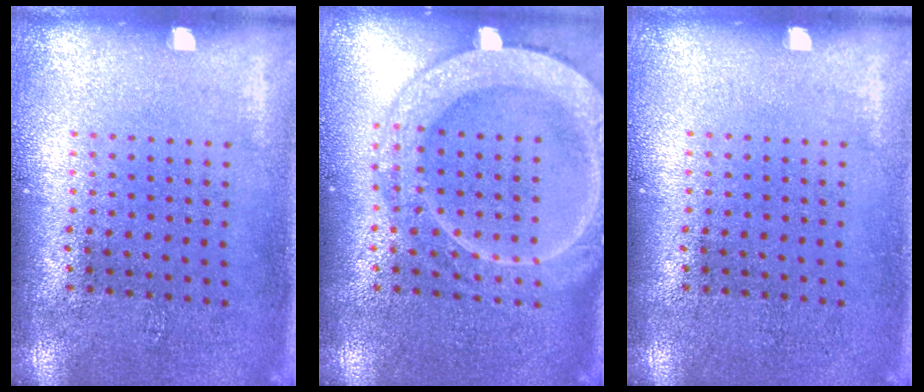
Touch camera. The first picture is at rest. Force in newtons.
{"total": 4.2, "press": 4.2, "slide": 0.5}
{"total": 0.0}